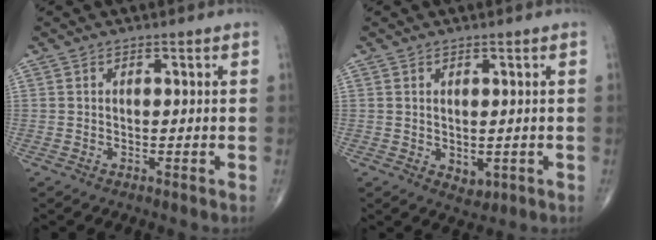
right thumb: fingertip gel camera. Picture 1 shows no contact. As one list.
[{"total": 2.5, "force": [-0.2, 1.7, 1.8], "torque": [-0.016, -0.007, 0.006]}]